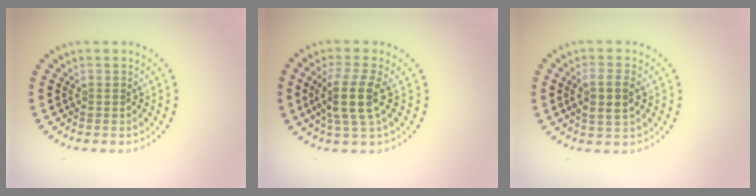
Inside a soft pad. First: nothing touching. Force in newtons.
{"total": 3.9, "press": 3.2, "slide": 2.1}
{"total": 2.8, "press": 2.7, "slide": 0.8}